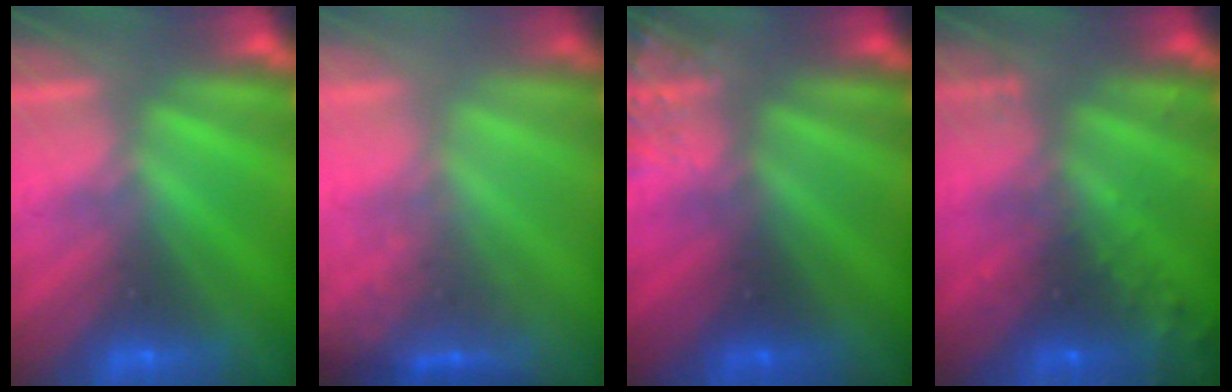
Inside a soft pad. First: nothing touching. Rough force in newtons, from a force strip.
{"total": 1.7}
{"total": 3.9}
{"total": 7.4}